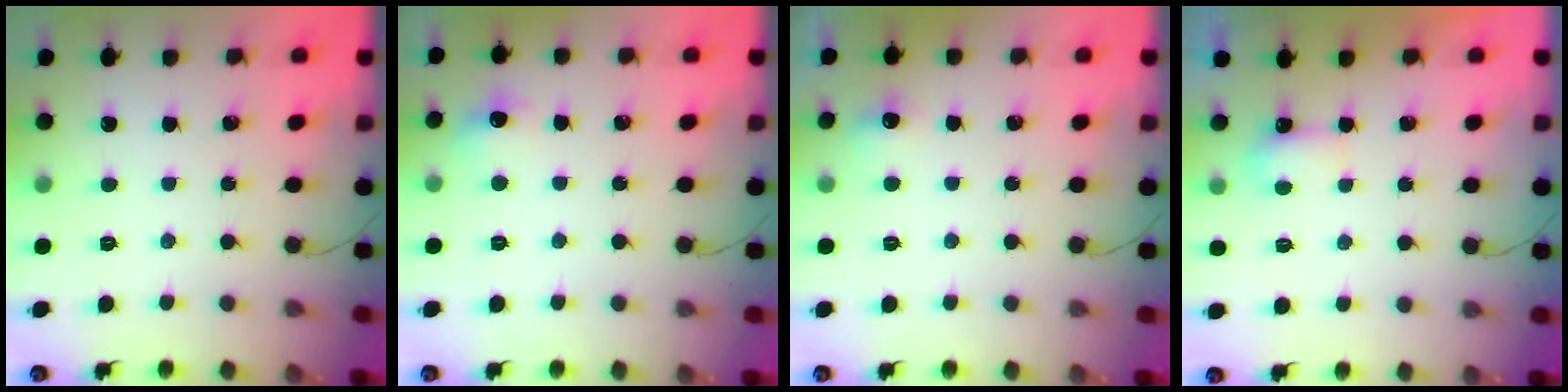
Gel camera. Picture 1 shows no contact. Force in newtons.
{"total": 6.6, "press": 6.4, "slide": 1.5}
{"total": 4.3, "press": 4.0, "slide": 1.5}
{"total": 4.5, "press": 4.4, "slide": 0.7}